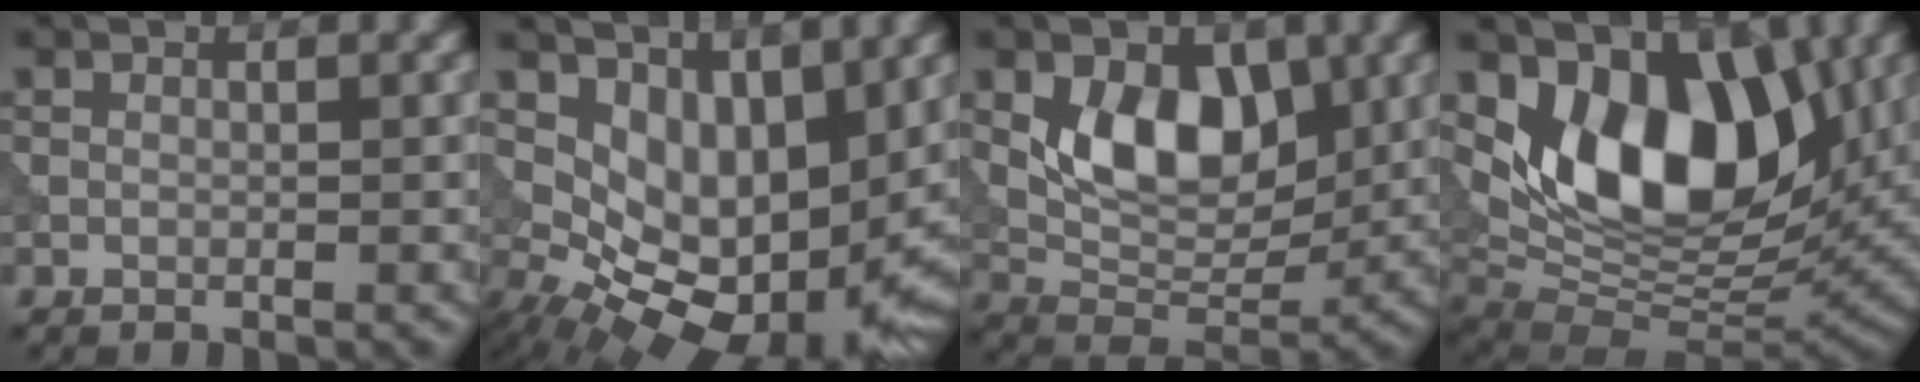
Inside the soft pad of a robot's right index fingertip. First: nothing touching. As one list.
[{"total": 9.4, "force": [1.9, 5.3, 7.5], "torque": [-0.133, -0.029, 0.054]}, {"total": 6.7, "force": [1.6, 4.2, 5.0], "torque": [-0.077, -0.012, 0.030]}, {"total": 10.6, "force": [3.3, 6.1, 8.0], "torque": [-0.115, -0.015, 0.057]}]